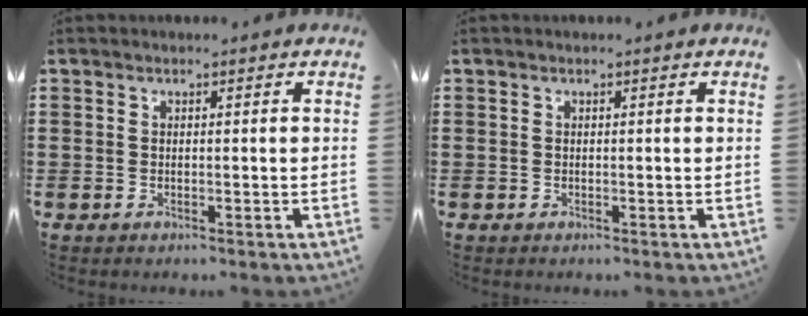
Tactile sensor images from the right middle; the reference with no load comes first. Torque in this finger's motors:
{"motor_torque": [0.10, -0.04, -0.02, 0.01]}